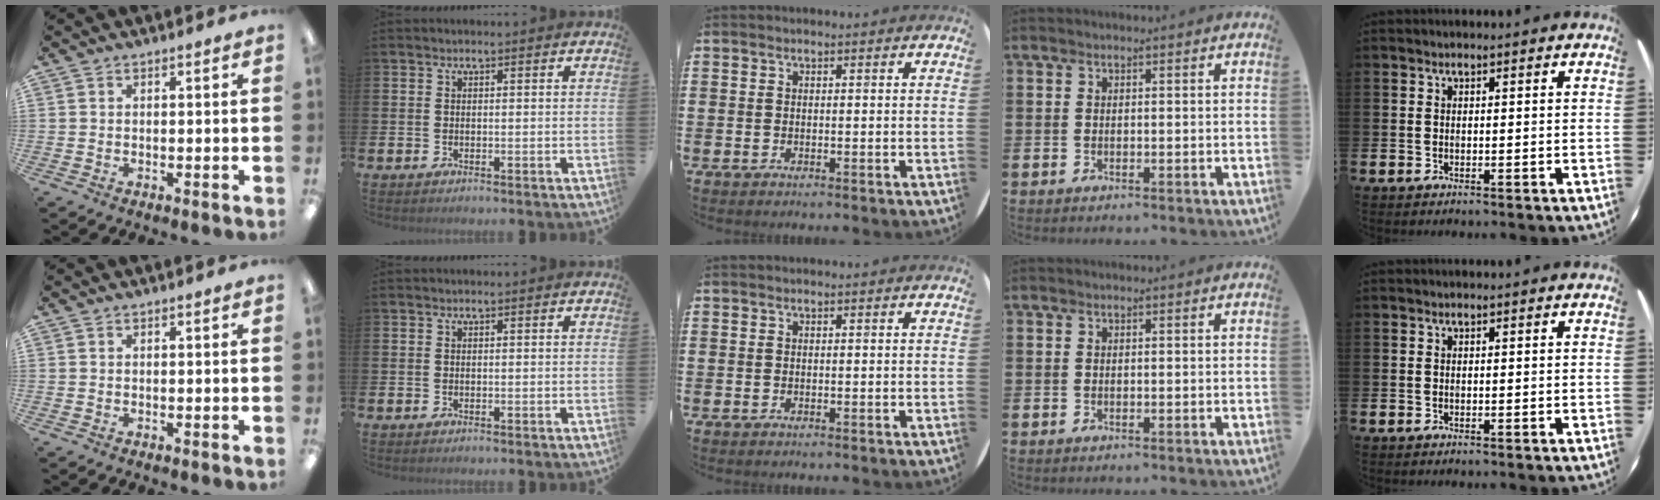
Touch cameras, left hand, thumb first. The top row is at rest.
{}